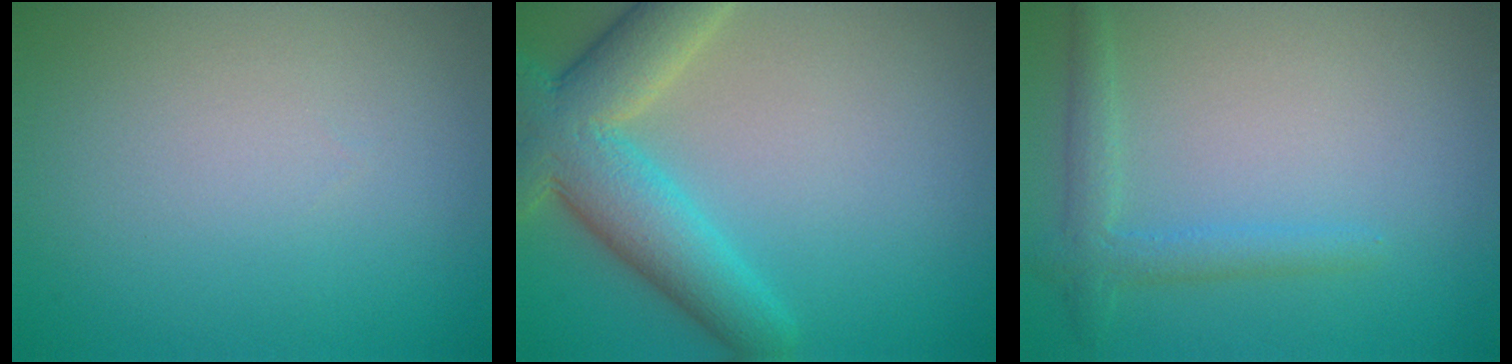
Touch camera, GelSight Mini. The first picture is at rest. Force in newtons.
{"total": 7.7, "press": 7.7, "slide": 0.4}
{"total": 2.3, "press": 2.3, "slide": 0.2}